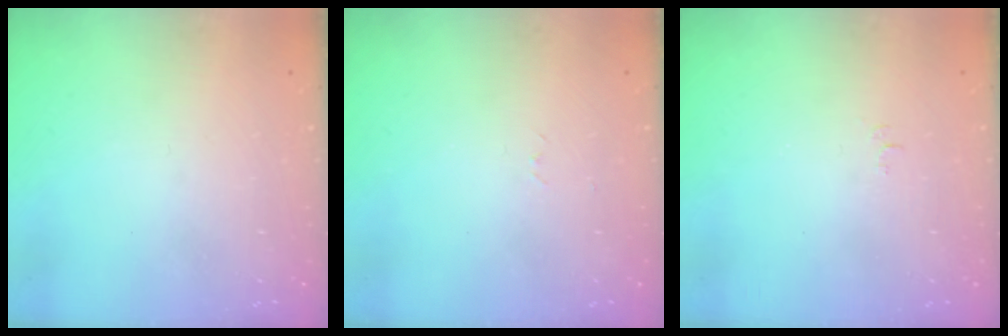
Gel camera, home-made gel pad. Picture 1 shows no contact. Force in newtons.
{"total": 2.6, "press": 2.6, "slide": 0.4}
{"total": 4.0, "press": 3.9, "slide": 0.3}